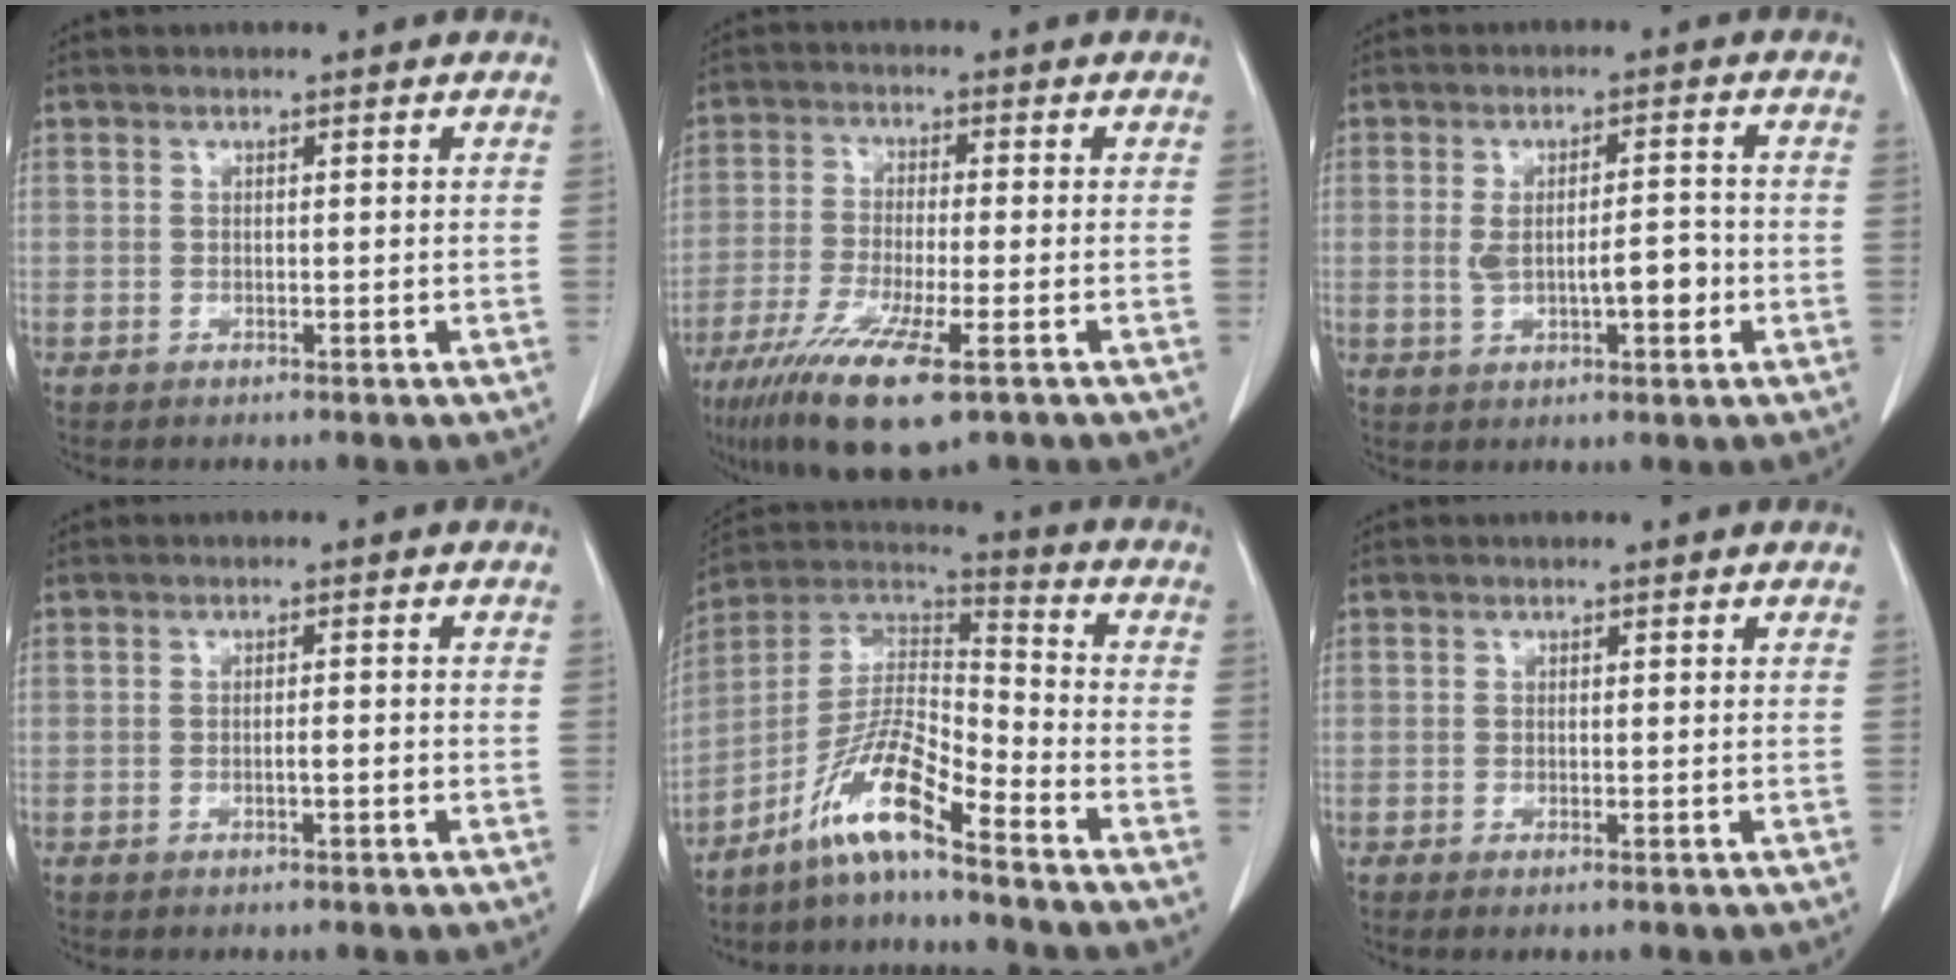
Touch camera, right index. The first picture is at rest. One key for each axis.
{"total": 12.6, "fx": -7.2, "fy": 1.8, "fz": 10.2, "tx": -0.191, "ty": -0.037, "tz": -0.123}
{"total": 6.3, "fx": -0.8, "fy": 1.9, "fz": 5.9, "tx": -0.101, "ty": 0.008, "tz": -0.006}
{"total": 1.4, "fx": -0.6, "fy": 0.1, "fz": 1.3, "tx": -0.023, "ty": 0.001, "tz": -0.010}
{"total": 10.7, "fx": -7.6, "fy": 0.7, "fz": 7.5, "tx": -0.149, "ty": 0.017, "tz": -0.146}
{"total": 0.7, "fx": -0.4, "fy": 0.1, "fz": 0.5, "tx": -0.011, "ty": -0.002, "tz": -0.008}